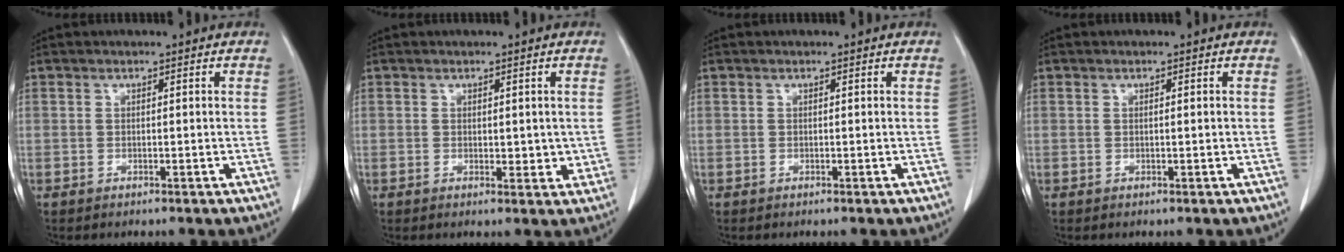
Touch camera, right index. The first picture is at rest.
{"total": 2.9, "force": [0.0, 1.6, 2.4], "torque": [-0.023, -0.004, 0.001]}
{"total": 0.0}
{"total": 0.7, "force": [0.0, 0.0, 0.7], "torque": [-0.011, -0.001, 0.000]}